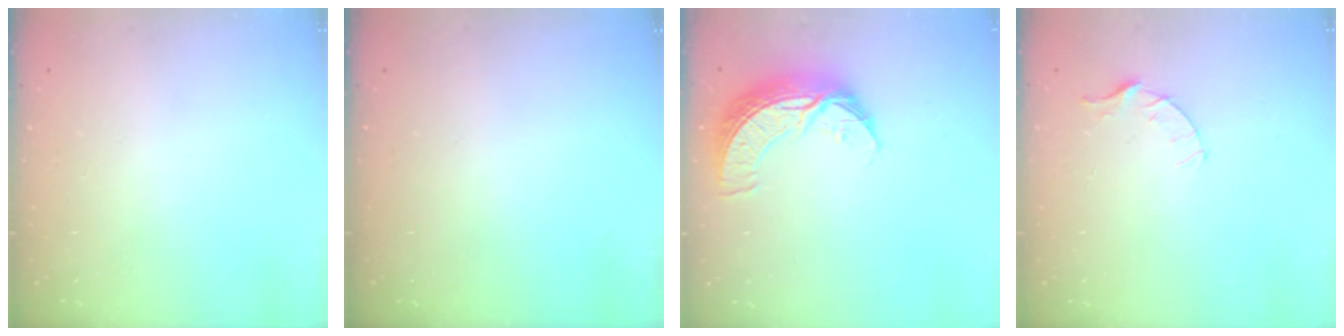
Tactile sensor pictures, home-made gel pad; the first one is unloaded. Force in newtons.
{"total": 0.0}
{"total": 10.3, "press": 10.2, "slide": 0.7}
{"total": 3.4, "press": 3.4, "slide": 0.4}